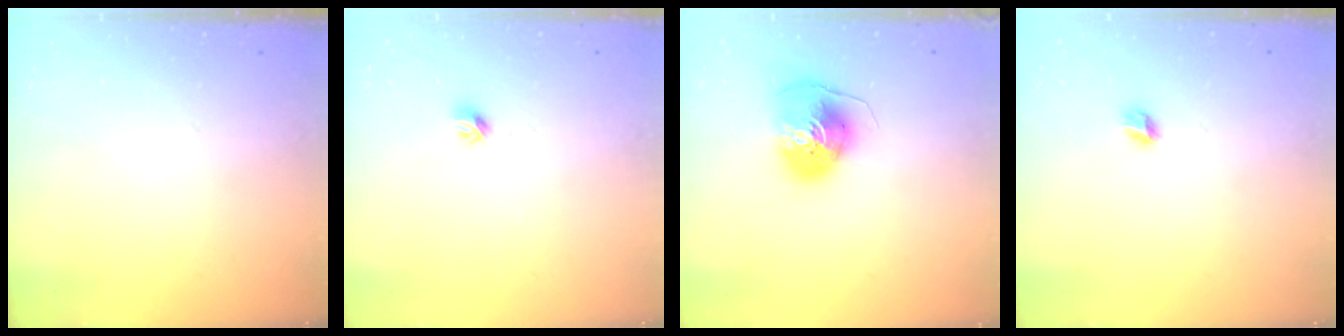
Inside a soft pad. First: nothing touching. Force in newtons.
{"total": 4.0, "press": 3.9, "slide": 0.9}
{"total": 9.5, "press": 9.4, "slide": 1.3}
{"total": 5.0, "press": 5.0, "slide": 0.4}